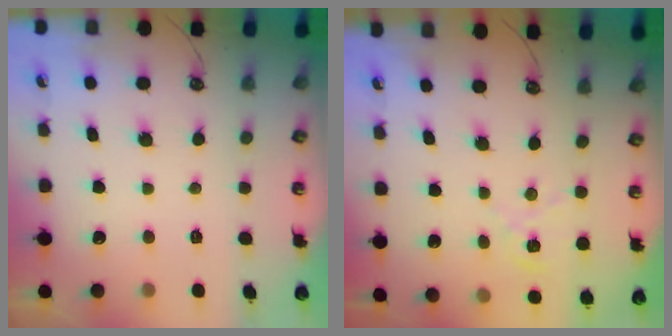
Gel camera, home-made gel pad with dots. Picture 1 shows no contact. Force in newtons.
{"total": 1.6, "press": 1.6, "slide": 0.2}